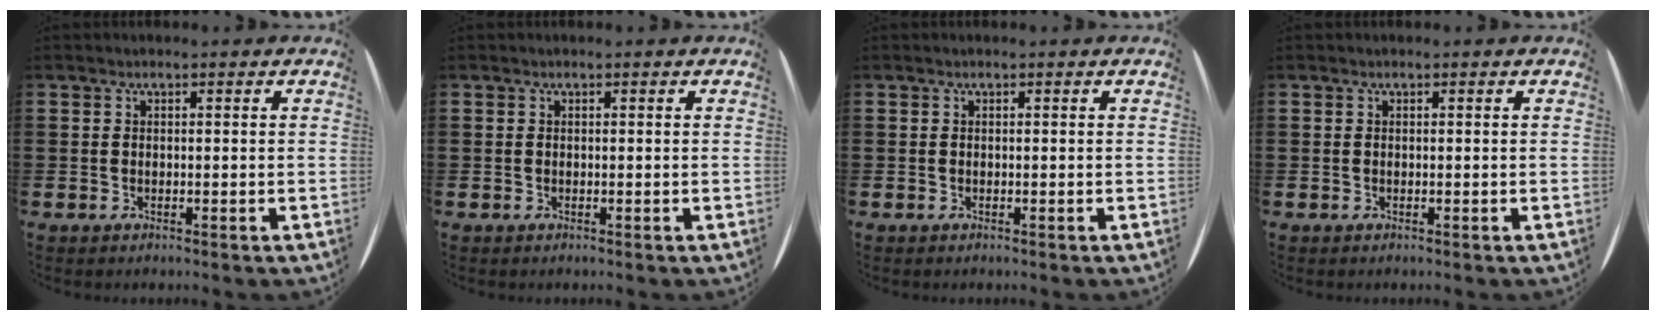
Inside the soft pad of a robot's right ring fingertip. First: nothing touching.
{"total": 0.0}
{"total": 0.0}
{"total": 0.0}